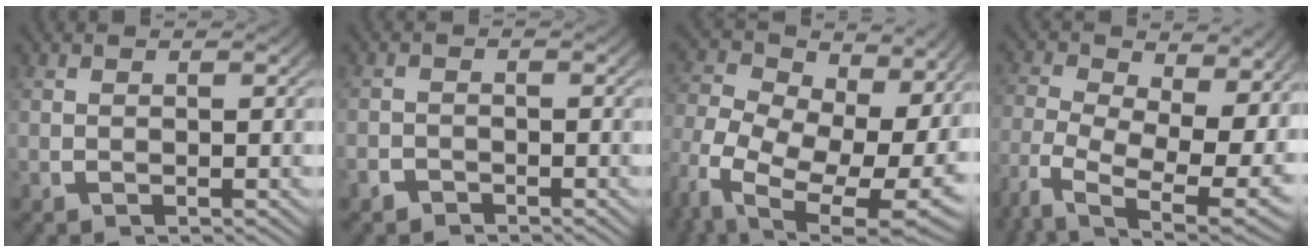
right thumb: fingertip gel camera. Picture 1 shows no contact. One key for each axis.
{"total": 2.2, "fx": -2.0, "fy": 0.6, "fz": -0.5, "tx": -0.005, "ty": -0.014, "tz": -0.033}
{"total": 12.0, "fx": -3.2, "fy": 7.6, "fz": 8.7, "tx": -0.180, "ty": -0.072, "tz": -0.029}
{"total": 9.7, "fx": -3.6, "fy": 5.2, "fz": 7.3, "tx": -0.136, "ty": -0.055, "tz": -0.046}